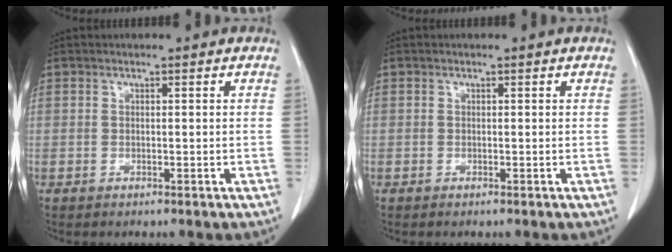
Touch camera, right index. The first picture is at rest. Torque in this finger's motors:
{"motor_torque": [0.10, 0.02, -0.03, -0.05]}